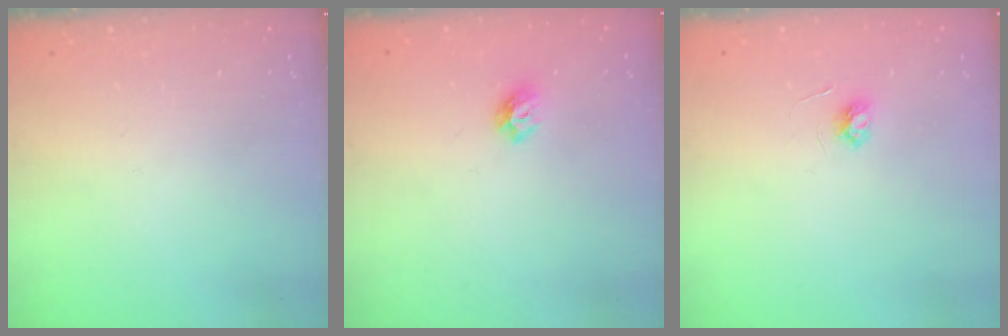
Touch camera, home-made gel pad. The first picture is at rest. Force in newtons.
{"total": 6.4, "press": 6.4, "slide": 0.7}
{"total": 3.6, "press": 3.6, "slide": 0.5}